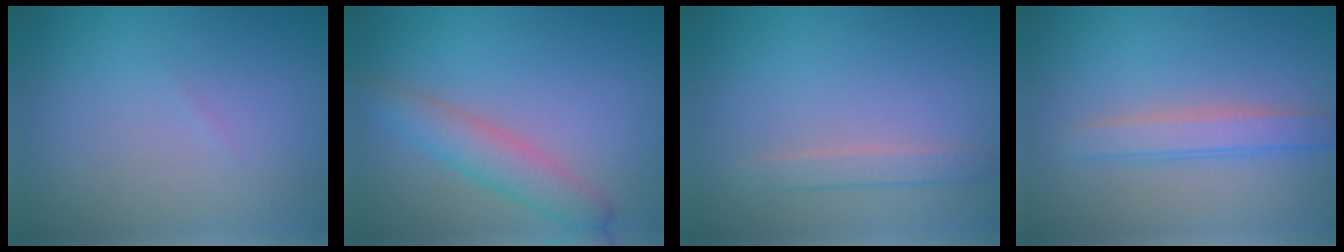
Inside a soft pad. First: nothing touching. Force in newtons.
{"total": 3.4, "press": 3.4, "slide": 0.3}
{"total": 1.5, "press": 1.5, "slide": 0.1}
{"total": 2.6, "press": 2.6, "slide": 0.2}